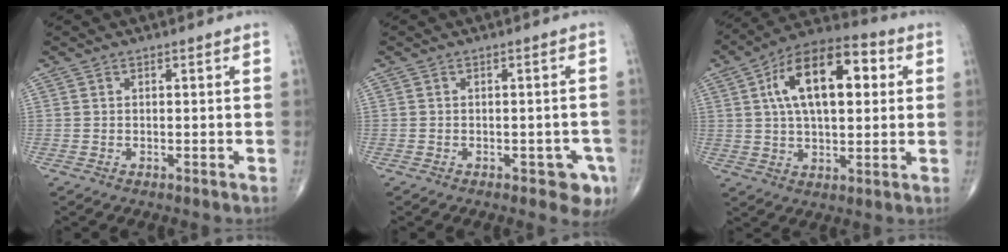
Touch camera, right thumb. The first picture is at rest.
{"total": 4.6, "force": [-2.3, 2.2, 3.4], "torque": [-0.013, 0.007, -0.027]}
{"total": 17.9, "force": [4.3, 9.0, 14.8], "torque": [-0.223, 0.020, 0.061]}